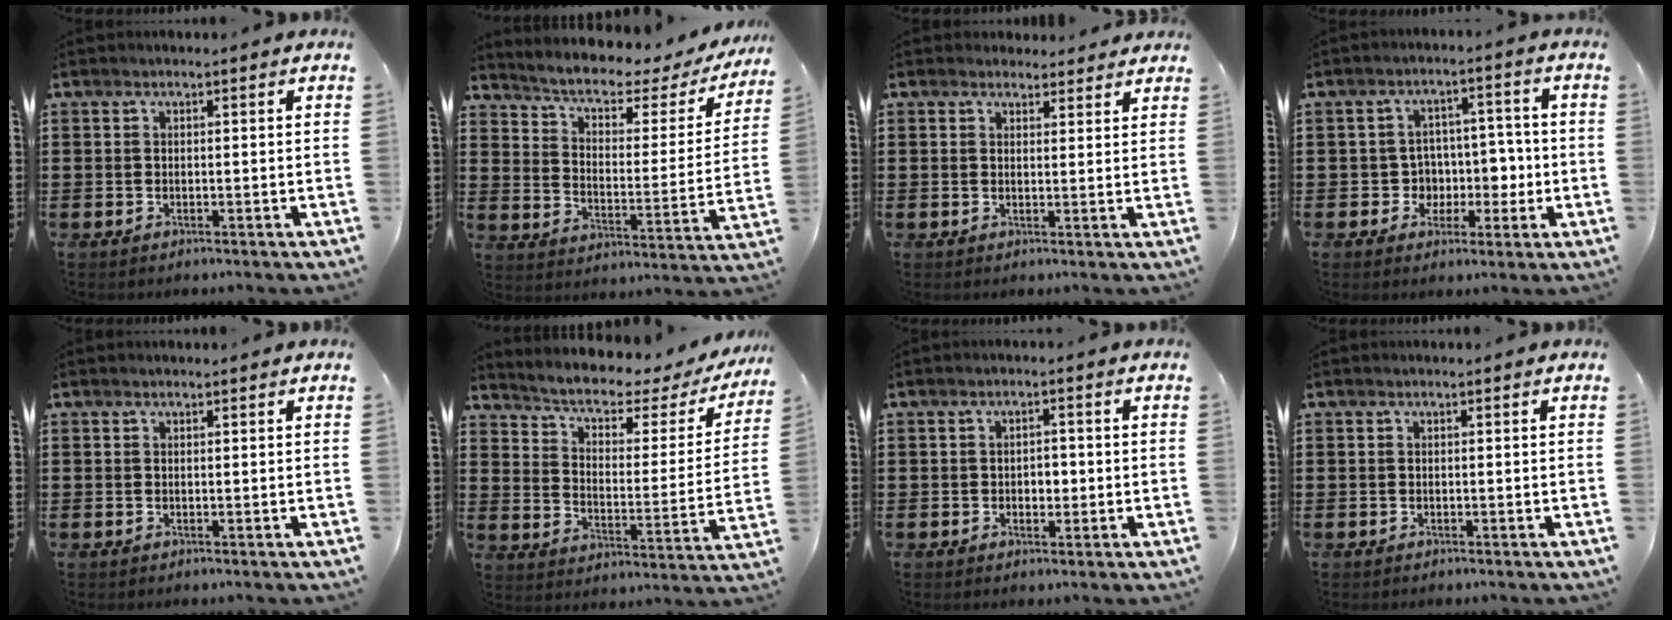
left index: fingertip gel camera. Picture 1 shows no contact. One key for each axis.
{"total": 4.9, "fx": 3.2, "fy": 1.7, "fz": 3.2, "tx": -0.078, "ty": -0.021, "tz": 0.045}
{"total": 2.4, "fx": 2.2, "fy": 0.9, "fz": 0.1, "tx": 0.001, "ty": -0.001, "tz": 0.041}
{"total": 5.6, "fx": -0.5, "fy": 5.3, "fz": 1.9, "tx": -0.040, "ty": 0.001, "tz": -0.010}
{"total": 0.0}
{"total": 4.5, "fx": 2.9, "fy": 1.7, "fz": 3.0, "tx": -0.074, "ty": -0.021, "tz": 0.039}
{"total": 2.1, "fx": -0.3, "fy": 1.4, "fz": 1.6, "tx": -0.033, "ty": 0.005, "tz": -0.009}
{"total": 0.0}